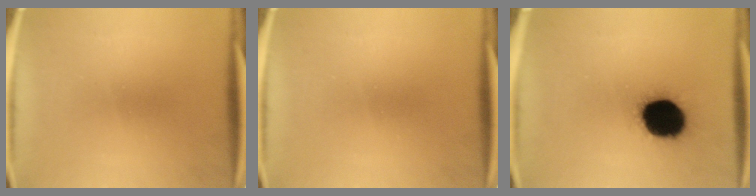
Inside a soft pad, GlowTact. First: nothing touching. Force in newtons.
{"total": 0.0}
{"total": 18.7}